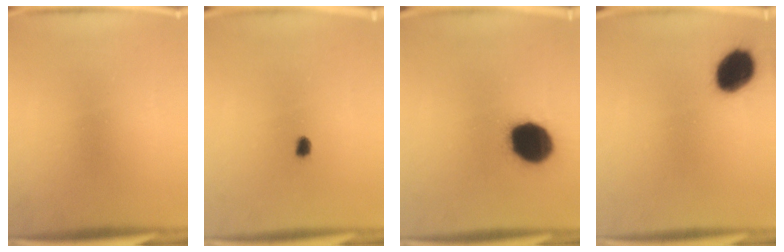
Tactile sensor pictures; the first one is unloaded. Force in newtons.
{"total": 1.7}
{"total": 18.5}
{"total": 11.0}